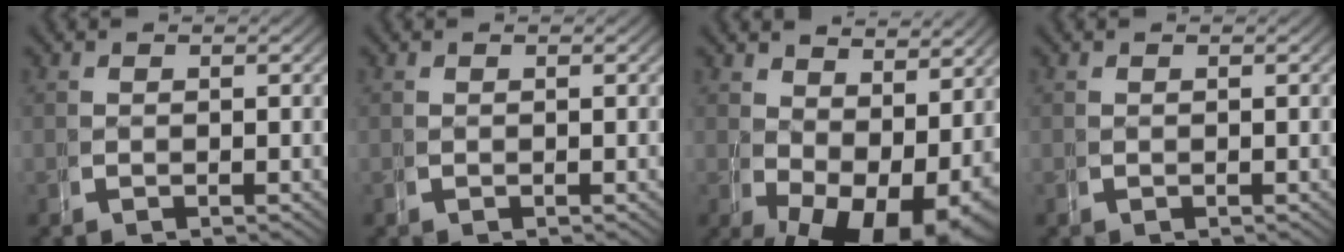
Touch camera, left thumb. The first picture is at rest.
{"total": 0.0}
{"total": 8.5, "force": [-1.7, 5.3, 6.5], "torque": [-0.104, -0.052, 0.005]}
{"total": 0.0}